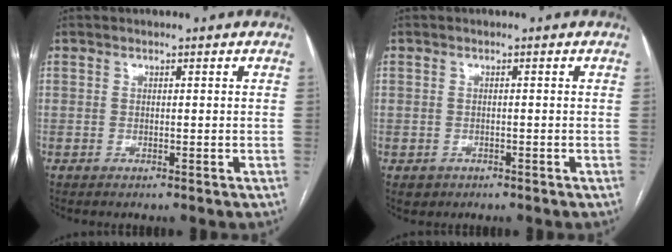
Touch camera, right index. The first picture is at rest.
{"total": 1.7, "force": [-0.8, 1.5, 0.2], "torque": [-0.002, 0.004, -0.007]}